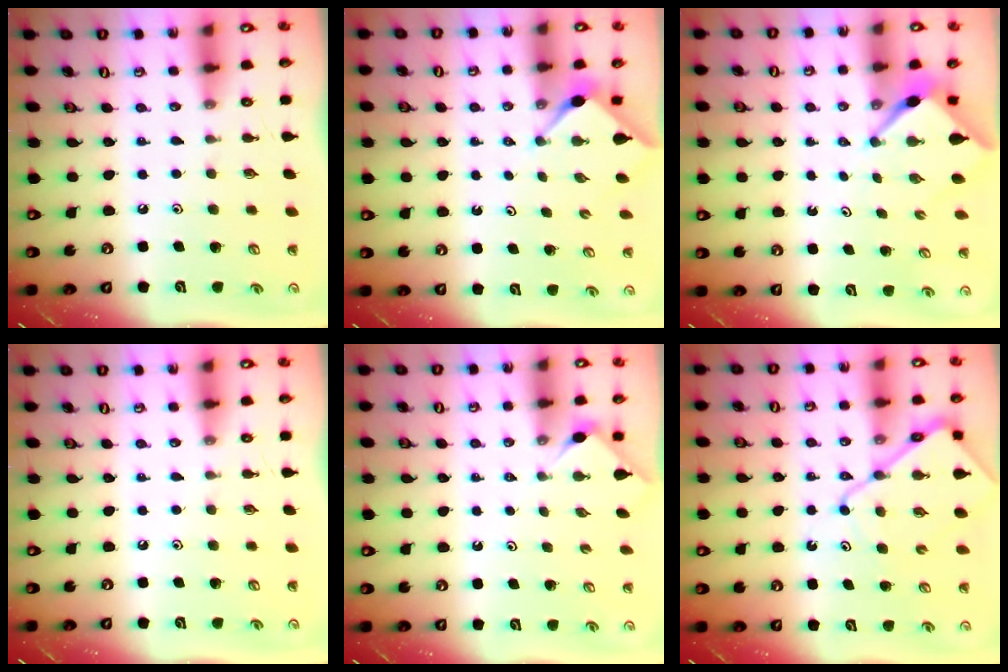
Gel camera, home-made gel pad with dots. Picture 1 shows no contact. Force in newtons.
{"total": 2.9, "press": 2.9, "slide": 0.4}
{"total": 2.8, "press": 2.8, "slide": 0.3}
{"total": 0.0}
{"total": 2.7, "press": 2.7, "slide": 0.5}
{"total": 12.9, "press": 12.8, "slide": 1.4}